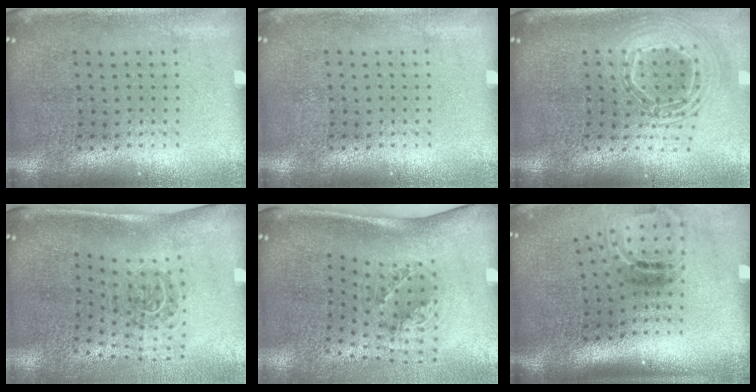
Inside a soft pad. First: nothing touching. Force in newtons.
{"total": 0.0}
{"total": 2.2, "press": 1.7, "slide": 1.3}
{"total": 1.9, "press": 1.2, "slide": 1.5}
{"total": 1.9, "press": 1.3, "slide": 1.4}
{"total": 1.9, "press": 1.2, "slide": 1.5}